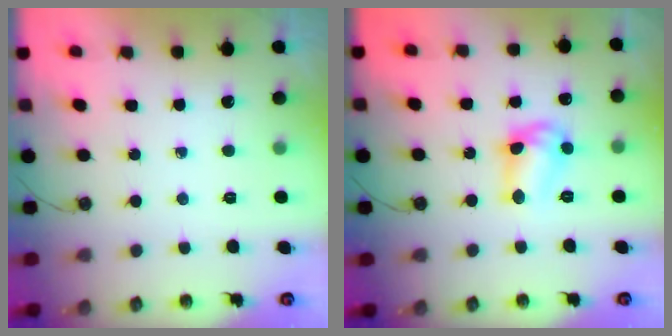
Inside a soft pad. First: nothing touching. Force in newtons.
{"total": 11.0, "press": 11.0, "slide": 0.9}